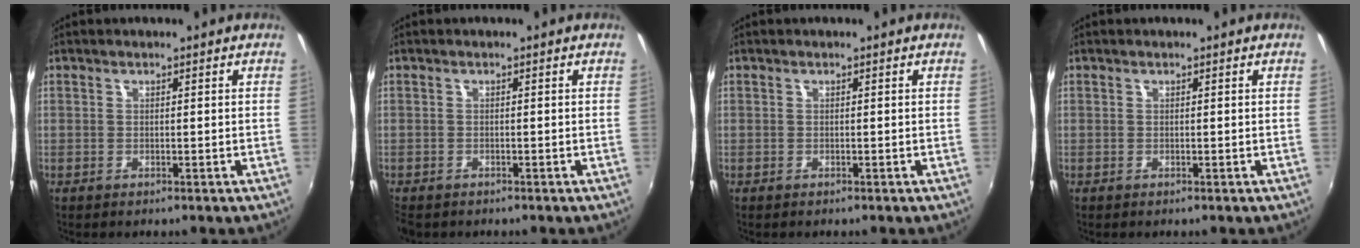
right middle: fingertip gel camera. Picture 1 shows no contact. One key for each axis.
{"total": 2.3, "fx": -1.8, "fy": 1.1, "fz": 0.9, "tx": -0.022, "ty": -0.012, "tz": -0.030}
{"total": 0.0}
{"total": 0.0}